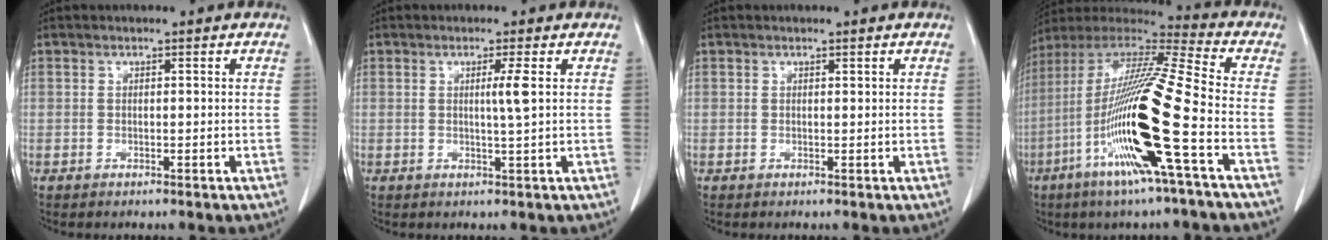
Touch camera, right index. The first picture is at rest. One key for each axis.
{"total": 2.5, "fx": 0.5, "fy": -0.7, "fz": 2.4, "tx": -0.043, "ty": -0.005, "tz": 0.008}
{"total": 0.0}
{"total": 20.9, "fx": -6.8, "fy": -0.3, "fz": 19.7, "tx": -0.407, "ty": -0.025, "tz": -0.140}